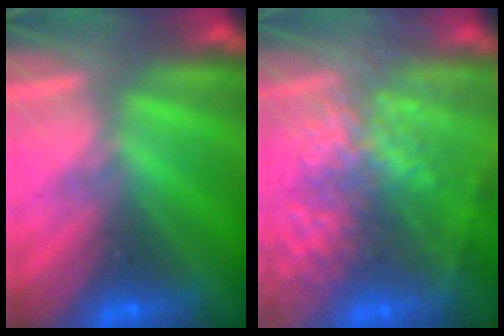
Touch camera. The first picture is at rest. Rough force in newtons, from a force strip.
{"total": 6.8}